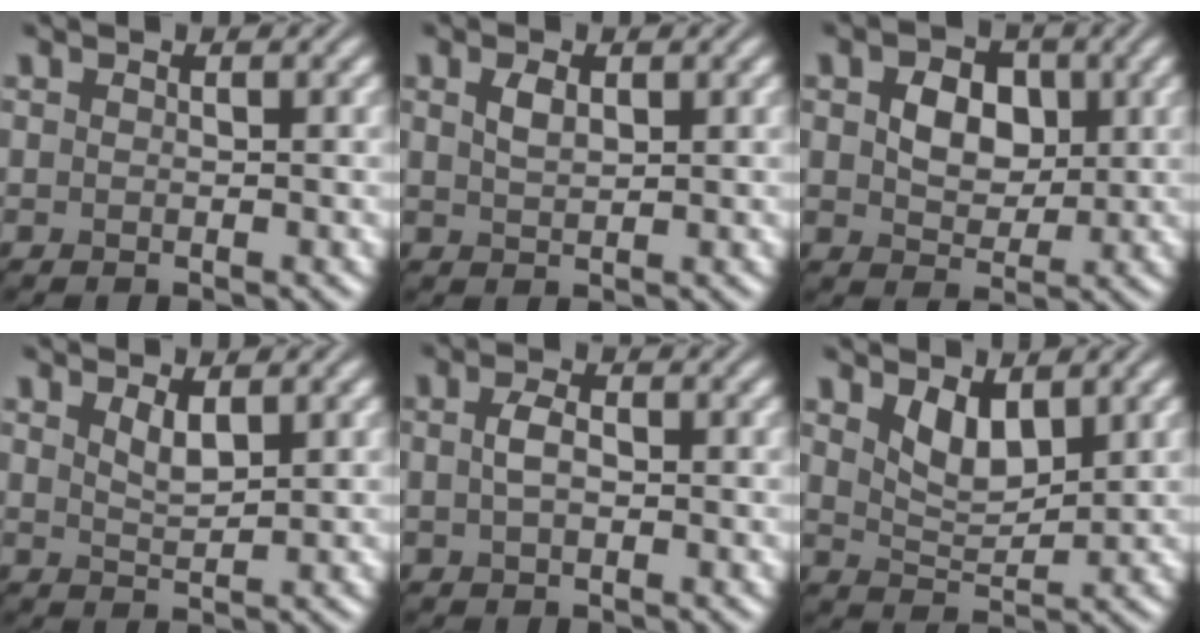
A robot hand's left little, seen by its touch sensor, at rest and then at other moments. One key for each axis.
{"total": 1.6, "fx": 0.7, "fy": 0.8, "fz": 1.2, "tx": -0.027, "ty": 0.001, "tz": 0.018}
{"total": 4.2, "fx": 0.8, "fy": 3.1, "fz": 2.8, "tx": -0.057, "ty": 0.000, "tz": 0.007}
{"total": 1.8, "fx": 1.2, "fy": 0.5, "fz": 1.3, "tx": -0.028, "ty": -0.004, "tz": 0.024}
{"total": 1.9, "fx": 0.0, "fy": 1.1, "fz": 1.6, "tx": -0.036, "ty": 0.003, "tz": -0.002}
{"total": 3.1, "fx": 1.8, "fy": 1.4, "fz": 2.2, "tx": -0.046, "ty": -0.008, "tz": 0.036}